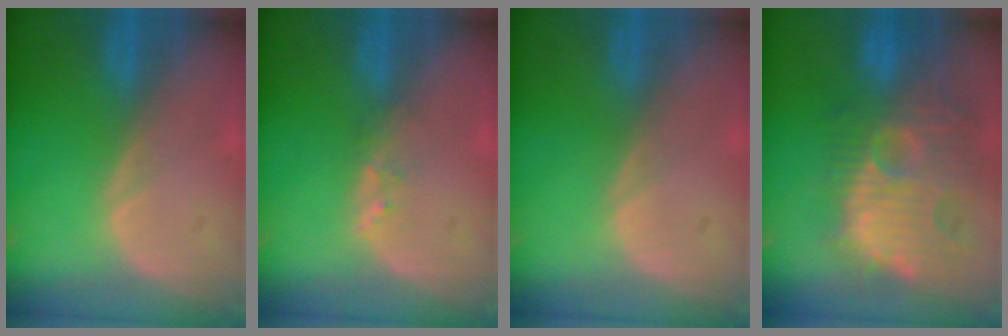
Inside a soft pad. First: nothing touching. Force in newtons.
{"total": 1.2, "press": 1.1, "slide": 0.2}
{"total": 0.0}
{"total": 13.8, "press": 12.3, "slide": 6.2}